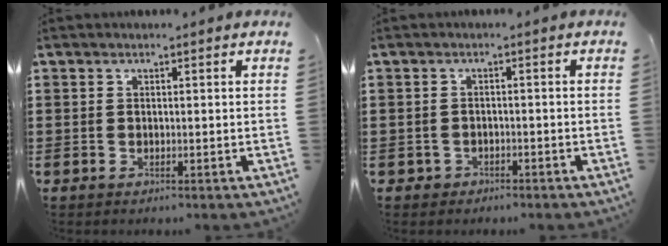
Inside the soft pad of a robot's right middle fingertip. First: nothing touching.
{"total": 1.3, "force": [-1.1, 0.6, -0.1], "torque": [-0.004, 0.000, -0.026]}